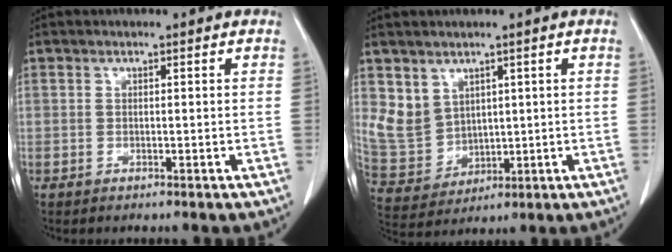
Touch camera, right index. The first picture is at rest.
{"total": 7.0, "force": [3.4, 5.8, 2.1], "torque": [-0.058, 0.009, 0.091]}